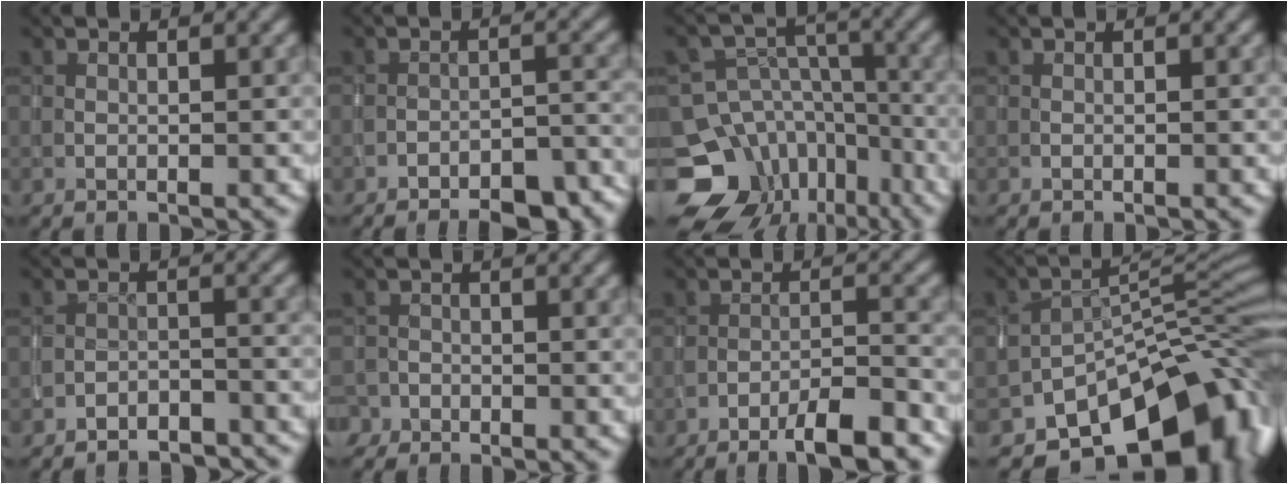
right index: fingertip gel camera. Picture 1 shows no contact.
{"total": 8.6, "force": [-7.4, 2.8, 3.3], "torque": [-0.033, 0.003, -0.089]}
{"total": 14.6, "force": [-9.9, 10.2, 3.1], "torque": [-0.072, -0.016, -0.151]}
{"total": 0.0}
{"total": 5.0, "force": [-4.8, 1.4, 0.7], "torque": [-0.009, 0.004, -0.069]}
{"total": 1.6, "force": [-1.2, 1.0, -0.2], "torque": [0.011, 0.007, -0.020]}
{"total": 5.1, "force": [-3.9, 0.8, 3.2], "torque": [-0.051, 0.006, -0.063]}
{"total": 13.7, "force": [-9.9, 6.6, 6.8], "torque": [-0.089, -0.001, -0.153]}